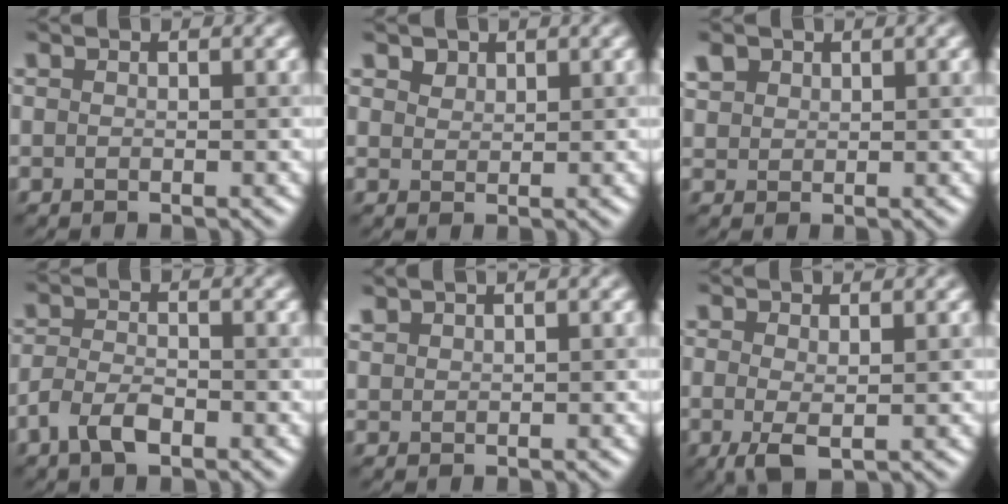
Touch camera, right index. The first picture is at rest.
{"total": 1.7, "force": [1.5, 0.9, -0.1], "torque": [0.004, 0.002, 0.027]}
{"total": 1.9, "force": [1.5, 1.2, 0.1], "torque": [-0.003, 0.012, 0.029]}
{"total": 2.4, "force": [-1.3, 1.2, 1.6], "torque": [-0.033, 0.009, -0.031]}
{"total": 1.4, "force": [1.3, 0.1, -0.3], "torque": [0.008, 0.008, 0.032]}
{"total": 2.2, "force": [0.0, 0.8, 2.1], "torque": [-0.043, -0.003, 0.000]}